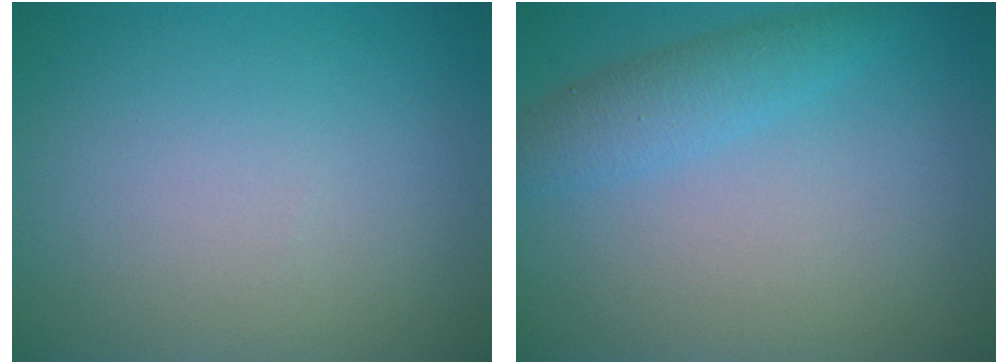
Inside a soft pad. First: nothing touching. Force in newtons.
{"total": 2.7, "press": 2.7, "slide": 0.0}